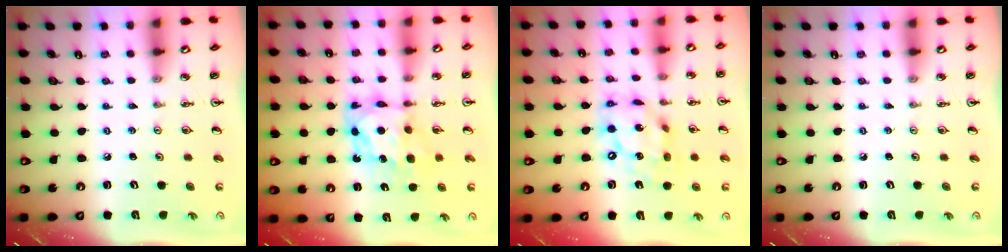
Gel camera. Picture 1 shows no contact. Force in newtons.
{"total": 7.0, "press": 7.0, "slide": 0.8}
{"total": 14.2, "press": 14.1, "slide": 1.0}
{"total": 0.0}